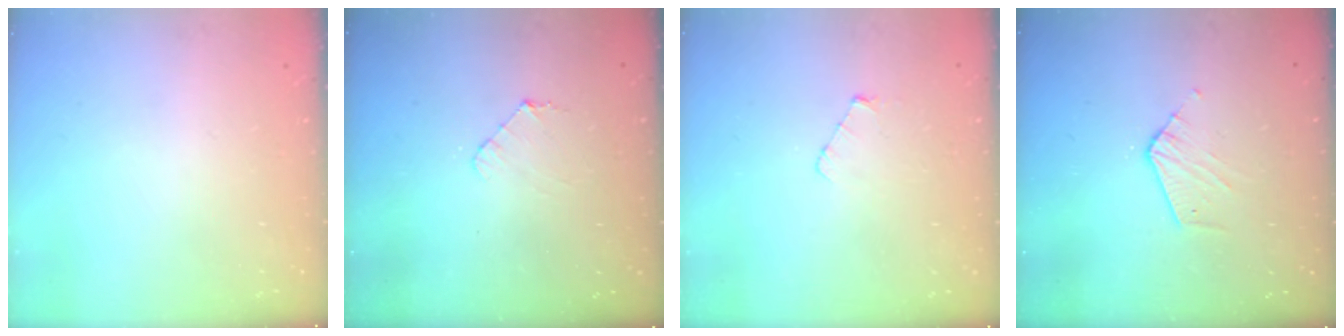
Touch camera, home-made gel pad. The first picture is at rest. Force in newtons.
{"total": 5.2, "press": 5.2, "slide": 0.4}
{"total": 3.4, "press": 3.4, "slide": 0.3}
{"total": 7.1, "press": 7.1, "slide": 0.4}